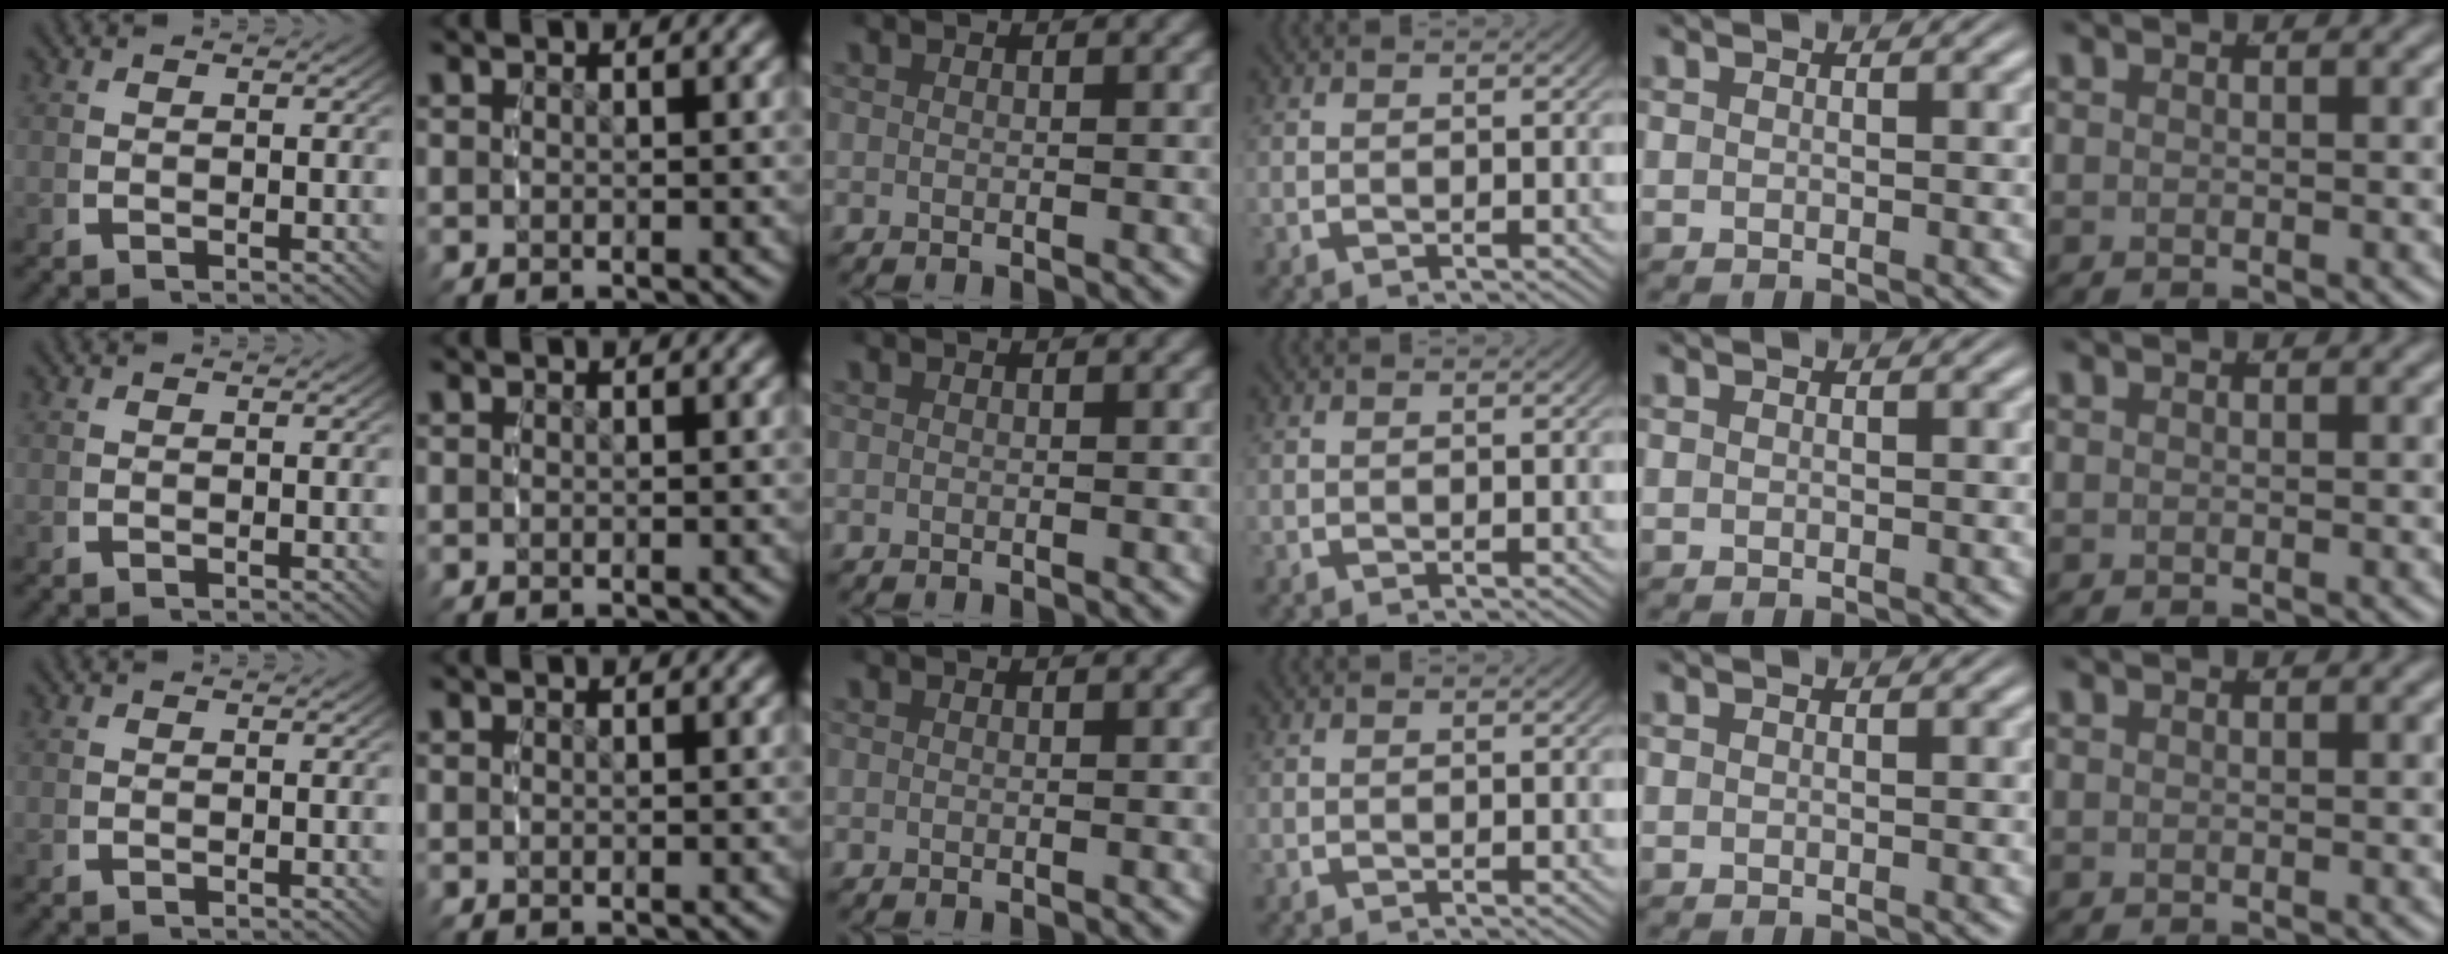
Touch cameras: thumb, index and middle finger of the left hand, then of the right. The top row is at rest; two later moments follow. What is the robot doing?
{"motion": "reach", "object": "sponge"}